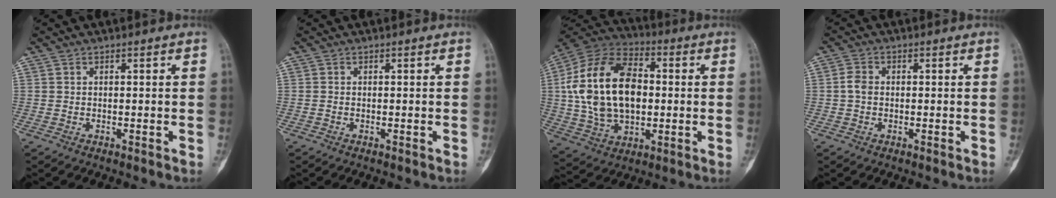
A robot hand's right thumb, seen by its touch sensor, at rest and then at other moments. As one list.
[{"total": 0.0}, {"total": 22.4, "force": [1.4, 14.1, 17.3], "torque": [-0.316, 0.016, 0.027]}, {"total": 2.4, "force": [-0.2, 1.8, 1.6], "torque": [-0.025, 0.005, -0.011]}]